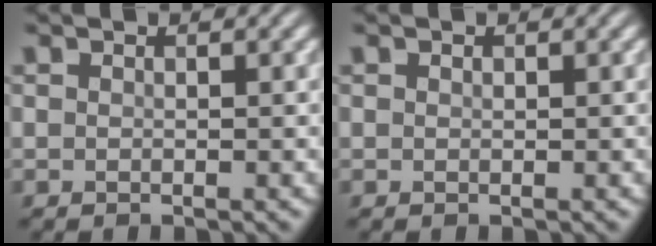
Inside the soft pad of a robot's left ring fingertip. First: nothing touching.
{"total": 0.0}